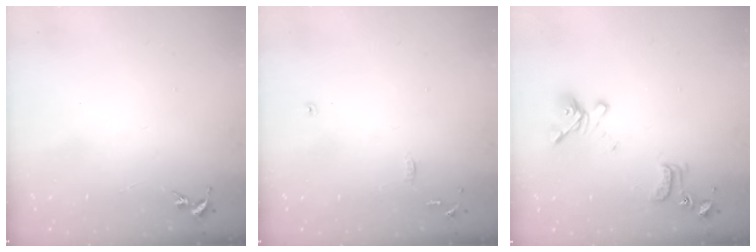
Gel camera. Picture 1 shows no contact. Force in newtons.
{"total": 7.3, "press": 7.3, "slide": 0.6}
{"total": 13.5, "press": 13.4, "slide": 1.4}